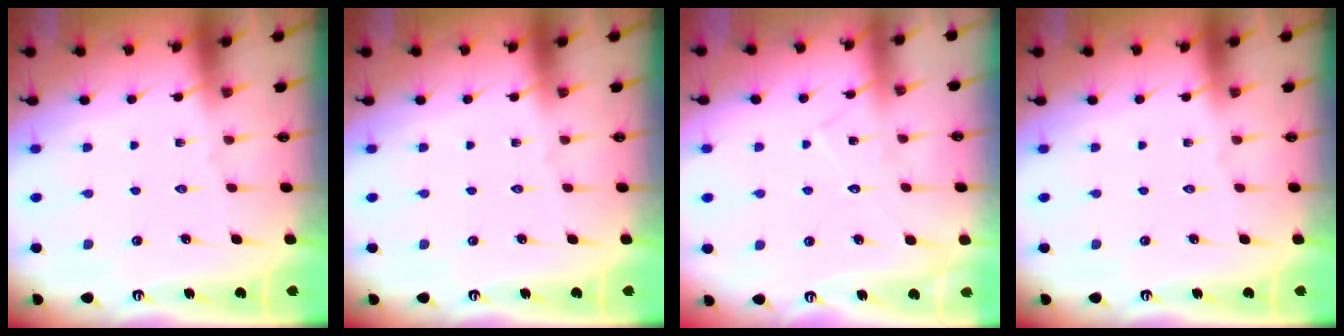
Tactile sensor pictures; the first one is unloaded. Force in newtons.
{"total": 0.0}
{"total": 7.2, "press": 7.2, "slide": 0.5}
{"total": 0.0}